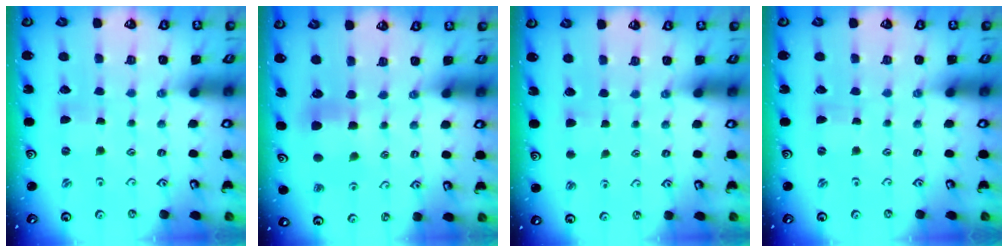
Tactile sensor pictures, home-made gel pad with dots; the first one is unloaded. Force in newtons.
{"total": 6.3, "press": 6.3, "slide": 0.4}
{"total": 2.7, "press": 2.7, "slide": 0.4}
{"total": 0.0}